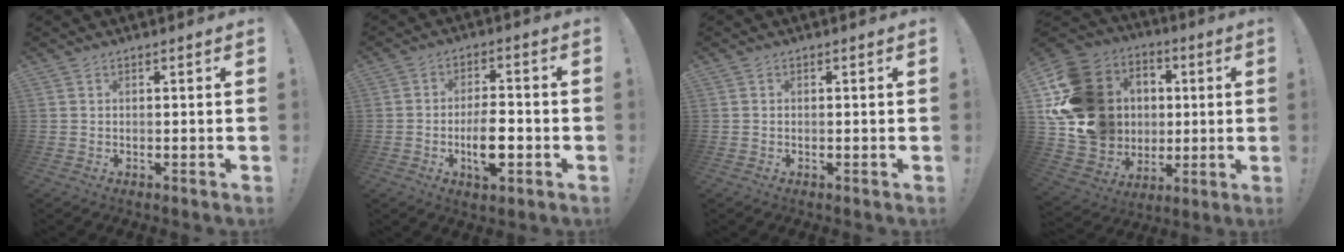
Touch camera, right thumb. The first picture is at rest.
{"total": 9.1, "force": [-2.9, 4.4, 7.4], "torque": [-0.128, 0.005, -0.052]}
{"total": 0.0}
{"total": 22.7, "force": [3.8, 19.9, 10.1], "torque": [-0.183, -0.007, 0.123]}